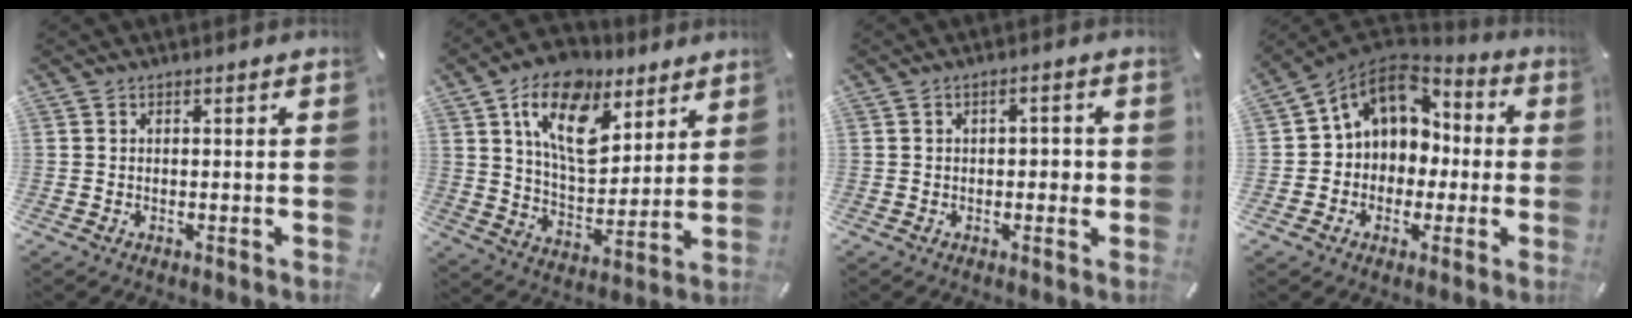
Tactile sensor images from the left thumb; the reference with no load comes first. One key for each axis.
{"total": 17.1, "fx": 9.7, "fy": 9.8, "fz": 10.2, "tx": -0.180, "ty": -0.039, "tz": 0.176}
{"total": 3.2, "fx": -0.1, "fy": 1.6, "fz": 2.8, "tx": -0.042, "ty": 0.004, "tz": -0.005}
{"total": 11.2, "fx": 3.1, "fy": 9.9, "fz": 4.5, "tx": -0.089, "ty": -0.013, "tz": 0.062}